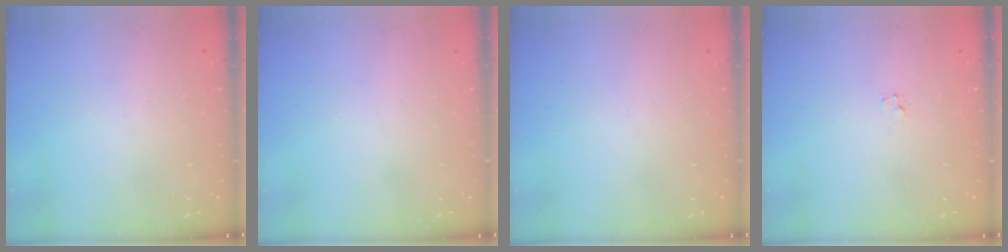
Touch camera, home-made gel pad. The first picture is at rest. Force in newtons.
{"total": 0.0}
{"total": 0.0}
{"total": 2.0, "press": 2.0, "slide": 0.2}